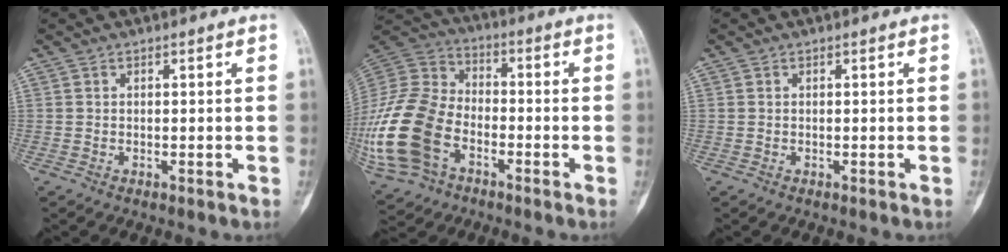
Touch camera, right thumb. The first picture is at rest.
{"total": 24.4, "force": [-8.0, 16.5, 16.0], "torque": [-0.395, 0.031, -0.144]}
{"total": 0.0}